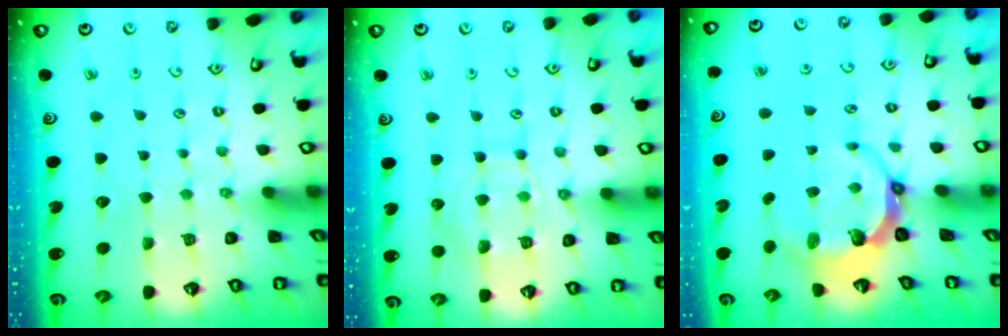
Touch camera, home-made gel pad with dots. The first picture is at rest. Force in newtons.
{"total": 10.4, "press": 10.4, "slide": 1.1}
{"total": 8.1, "press": 6.8, "slide": 4.4}